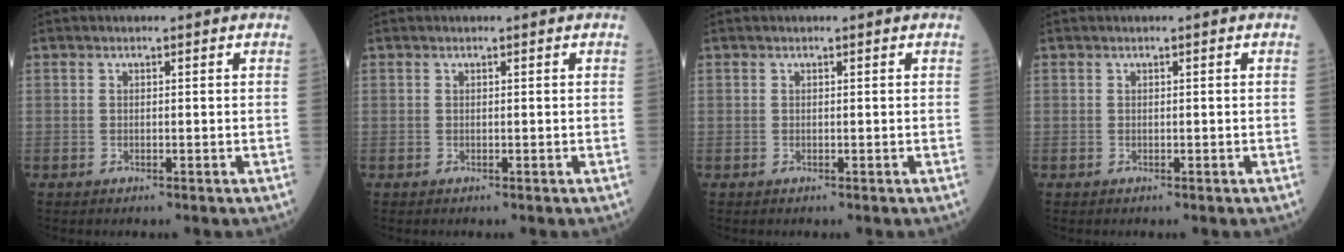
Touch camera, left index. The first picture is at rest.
{"total": 0.0}
{"total": 0.0}
{"total": 0.0}